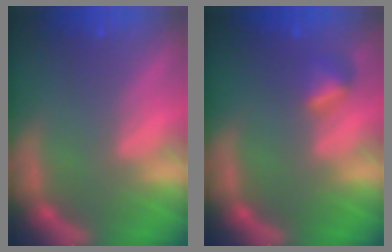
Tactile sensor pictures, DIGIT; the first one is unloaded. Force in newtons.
{"total": 1.9}